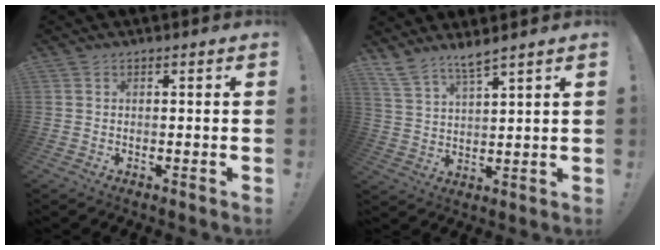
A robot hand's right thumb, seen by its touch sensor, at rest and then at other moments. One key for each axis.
{"total": 6.6, "fx": 5.8, "fy": 1.0, "fz": 3.0, "tx": -0.068, "ty": -0.030, "tz": 0.110}